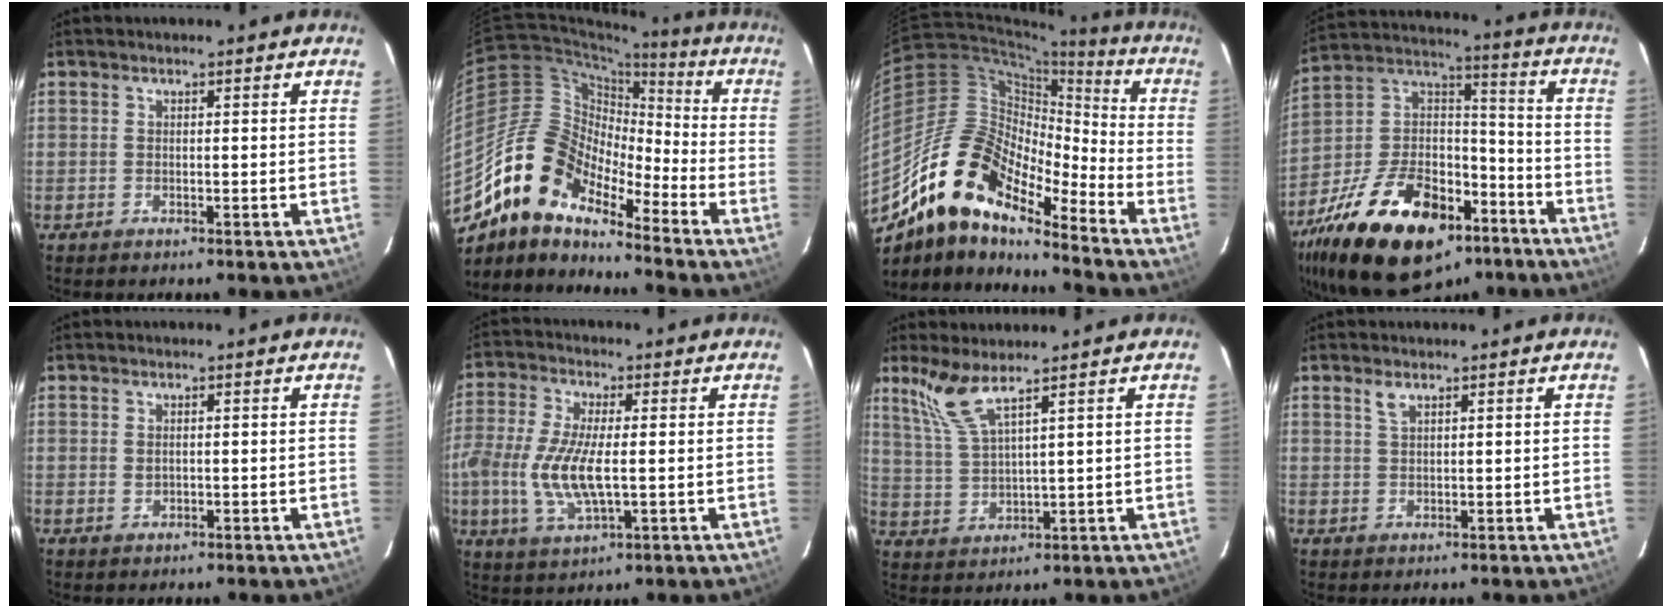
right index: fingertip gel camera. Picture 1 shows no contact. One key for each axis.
{"total": 15.2, "fx": -11.7, "fy": 6.1, "fz": 7.5, "tx": -0.127, "ty": 0.007, "tz": -0.235}
{"total": 17.7, "fx": -13.4, "fy": 5.8, "fz": 10.0, "tx": -0.167, "ty": -0.004, "tz": -0.267}
{"total": 29.7, "fx": -17.5, "fy": 15.9, "fz": 18.1, "tx": -0.357, "ty": 0.023, "tz": -0.268}
{"total": 0.8, "fx": 0.3, "fy": 0.5, "fz": 0.5, "tx": -0.009, "ty": 0.001, "tz": 0.007}
{"total": 11.4, "fx": -1.3, "fy": 4.1, "fz": 10.5, "tx": -0.226, "ty": -0.007, "tz": -0.025}
{"total": 6.3, "fx": 4.8, "fy": 0.1, "fz": 4.1, "tx": -0.092, "ty": 0.001, "tz": 0.111}
{"total": 1.7, "fx": 1.2, "fy": 0.6, "fz": 1.1, "tx": -0.020, "ty": 0.003, "tz": 0.024}